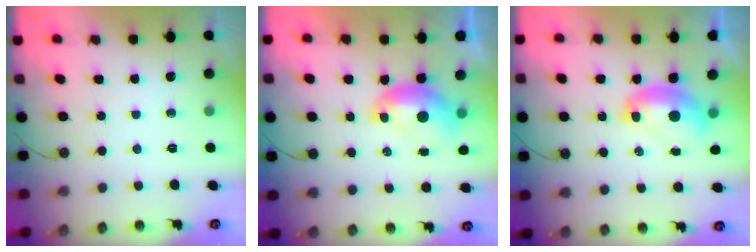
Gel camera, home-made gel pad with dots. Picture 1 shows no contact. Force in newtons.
{"total": 1.6, "press": 1.6, "slide": 0.4}
{"total": 2.5, "press": 2.5, "slide": 0.3}